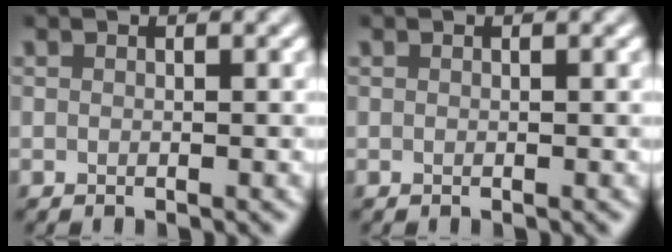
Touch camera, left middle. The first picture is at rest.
{"total": 0.0}